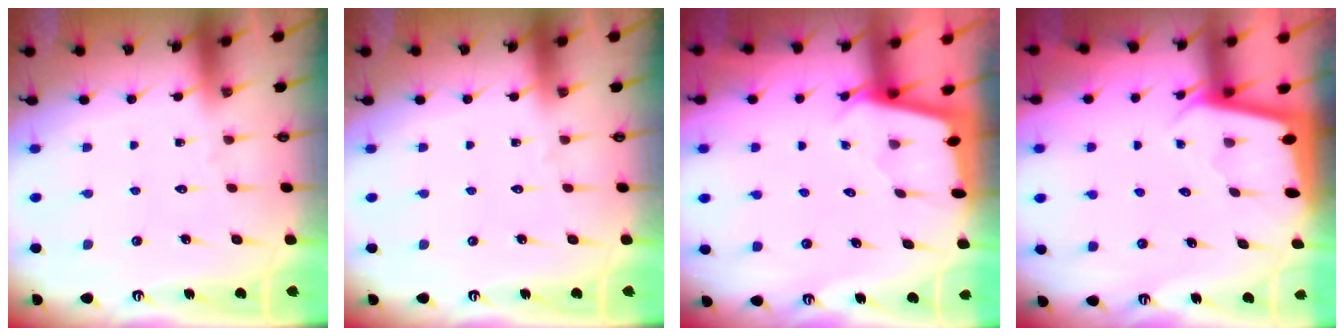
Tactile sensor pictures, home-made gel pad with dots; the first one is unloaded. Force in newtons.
{"total": 0.0}
{"total": 2.0, "press": 2.0, "slide": 0.2}
{"total": 2.1, "press": 2.1, "slide": 0.1}